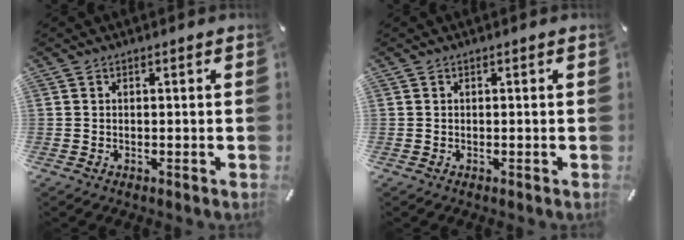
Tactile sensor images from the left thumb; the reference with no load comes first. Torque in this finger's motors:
{"motor_torque": [-0.01, 0.02, -0.07, 0.07, 0.00]}